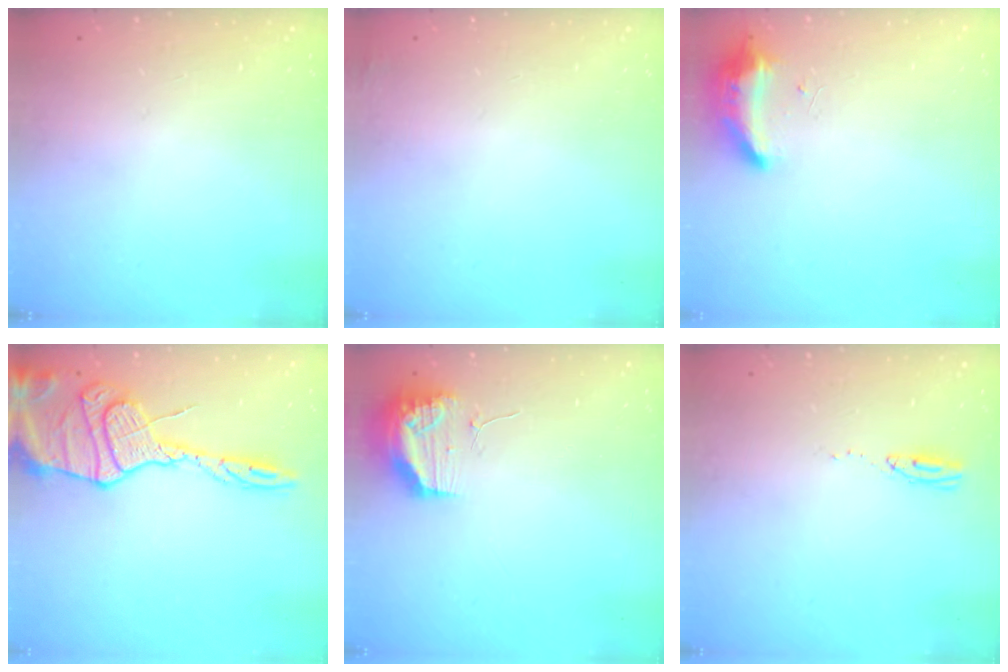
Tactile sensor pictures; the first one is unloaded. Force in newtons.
{"total": 2.8, "press": 2.6, "slide": 0.9}
{"total": 9.7, "press": 8.8, "slide": 4.1}
{"total": 19.5, "press": 19.4, "slide": 1.9}
{"total": 11.0, "press": 10.9, "slide": 1.4}
{"total": 3.7, "press": 3.4, "slide": 1.5}